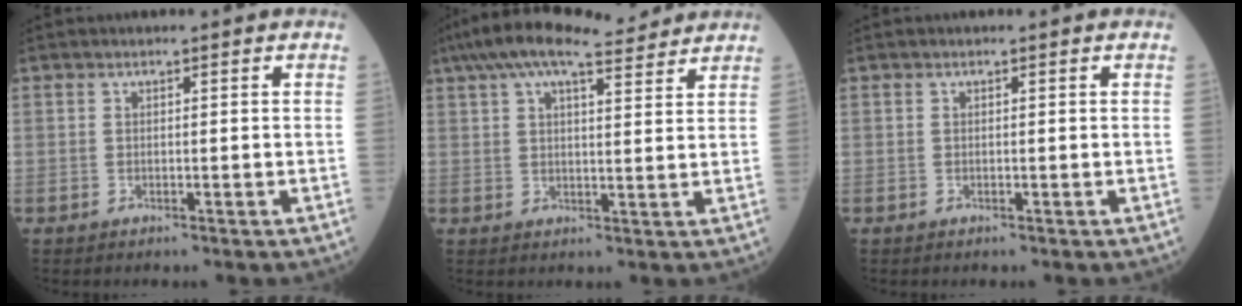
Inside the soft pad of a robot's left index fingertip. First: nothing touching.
{"total": 12.6, "force": [10.7, 2.2, 6.4], "torque": [-0.121, 0.039, 0.161]}
{"total": 0.0}